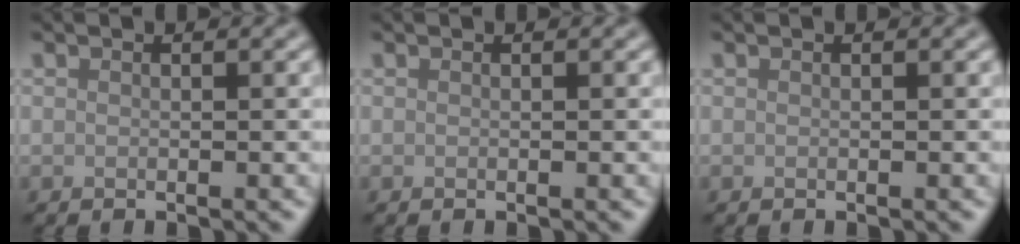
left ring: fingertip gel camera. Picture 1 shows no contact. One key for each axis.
{"total": 0.0}
{"total": 0.0}